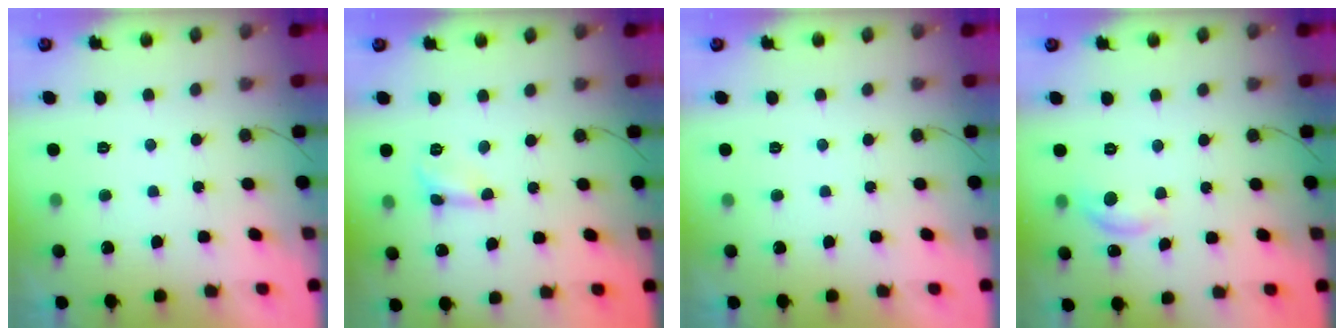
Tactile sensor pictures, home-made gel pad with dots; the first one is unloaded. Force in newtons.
{"total": 2.8, "press": 2.7, "slide": 0.3}
{"total": 0.0}
{"total": 8.5, "press": 8.5, "slide": 0.5}